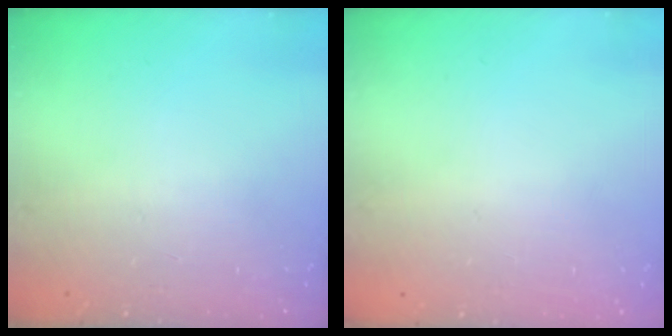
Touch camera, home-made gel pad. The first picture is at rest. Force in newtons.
{"total": 0.0}